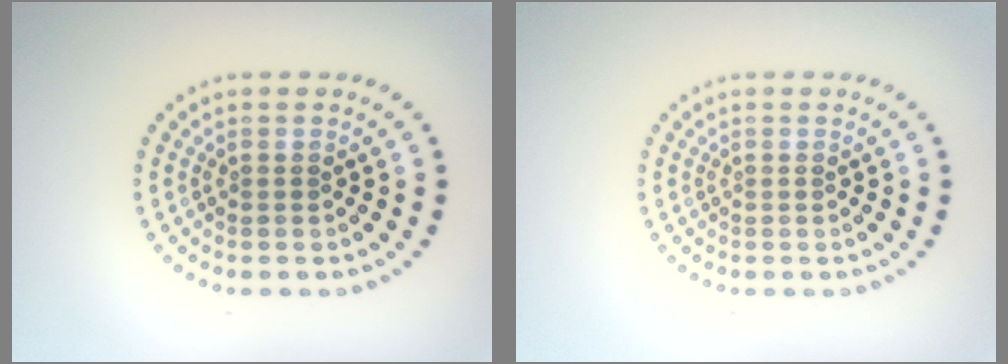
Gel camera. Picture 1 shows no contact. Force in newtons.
{"total": 0.0}